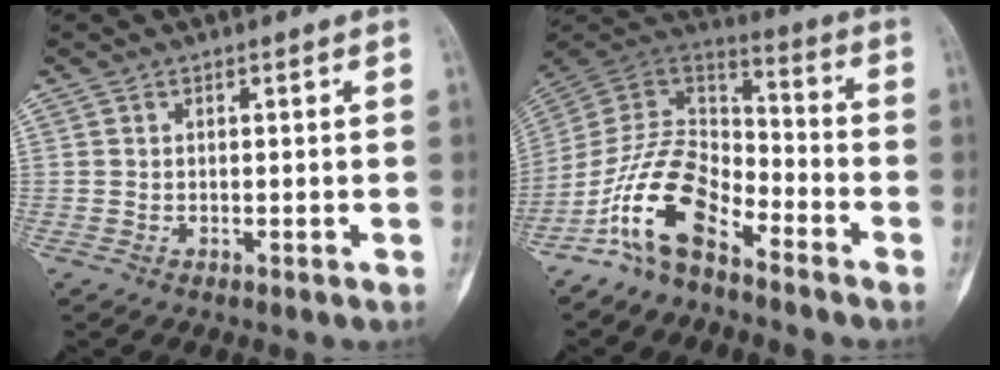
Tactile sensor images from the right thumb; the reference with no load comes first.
{"total": 13.9, "force": [-8.7, 6.7, 8.5], "torque": [-0.145, 0.086, -0.178]}